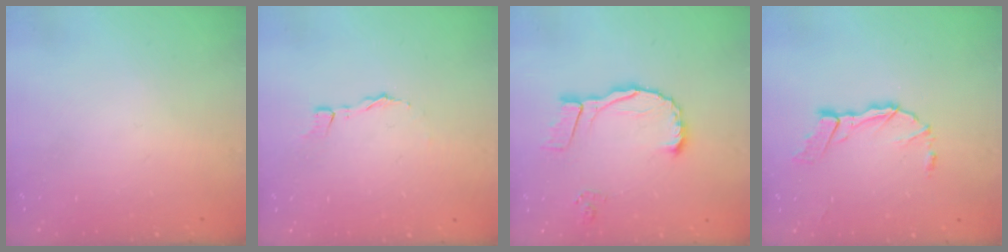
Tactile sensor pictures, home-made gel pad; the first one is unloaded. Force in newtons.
{"total": 2.6, "press": 2.6, "slide": 0.2}
{"total": 11.5, "press": 11.3, "slide": 2.0}
{"total": 9.0, "press": 8.9, "slide": 1.1}